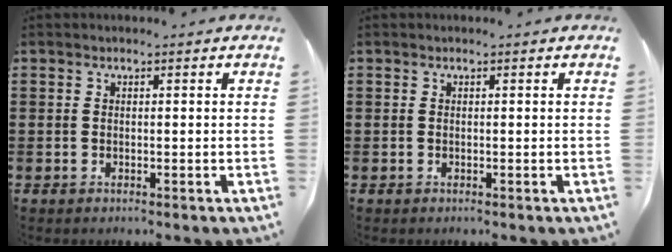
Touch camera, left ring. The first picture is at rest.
{"total": 0.0}